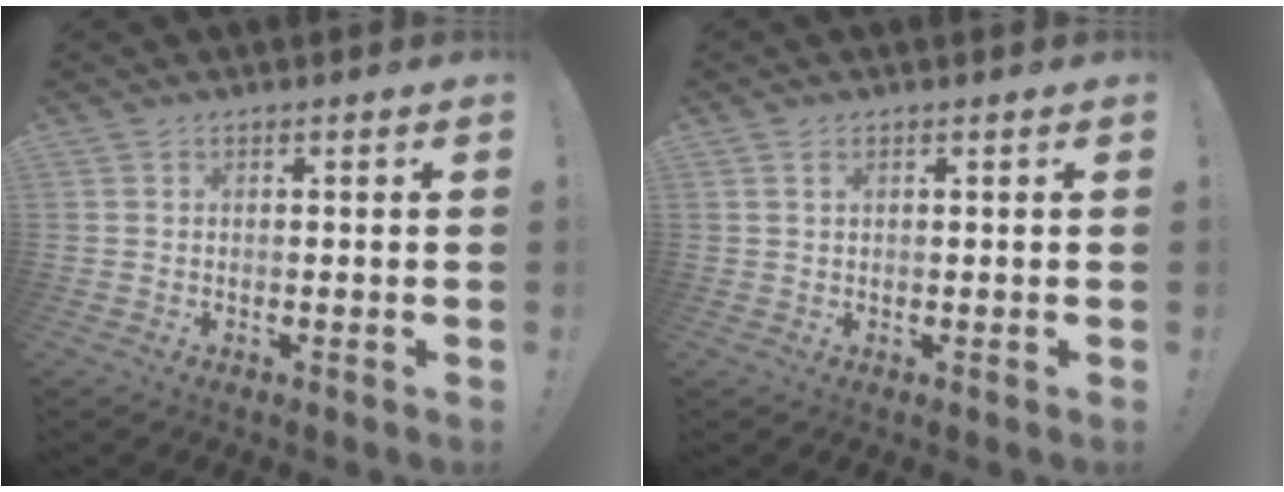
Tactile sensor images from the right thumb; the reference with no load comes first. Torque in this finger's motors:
{"motor_torque": [0.17, 0.01, 0.02, -0.10, 0.01]}